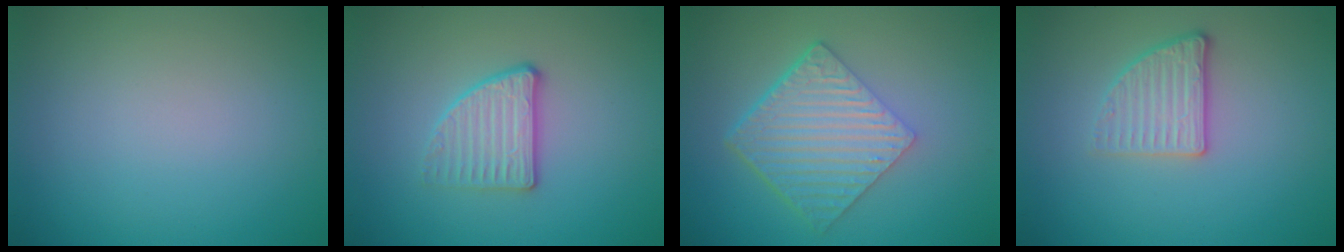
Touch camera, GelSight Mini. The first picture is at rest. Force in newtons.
{"total": 2.7, "press": 2.4, "slide": 1.1}
{"total": 6.3, "press": 4.3, "slide": 4.6}
{"total": 2.6, "press": 2.4, "slide": 1.0}